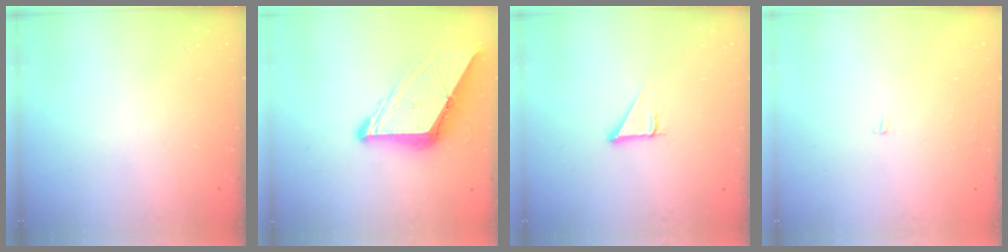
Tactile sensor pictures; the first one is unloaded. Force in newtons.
{"total": 10.6, "press": 10.5, "slide": 1.3}
{"total": 3.0, "press": 3.0, "slide": 0.1}
{"total": 2.1, "press": 2.1, "slide": 0.2}